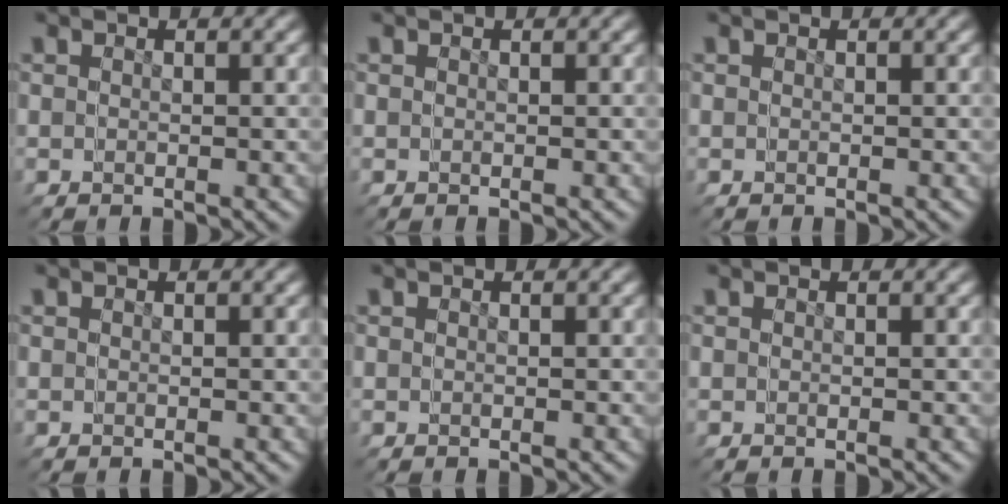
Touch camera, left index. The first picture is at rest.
{"total": 0.0}
{"total": 0.0}
{"total": 0.0}
{"total": 0.0}
{"total": 0.0}